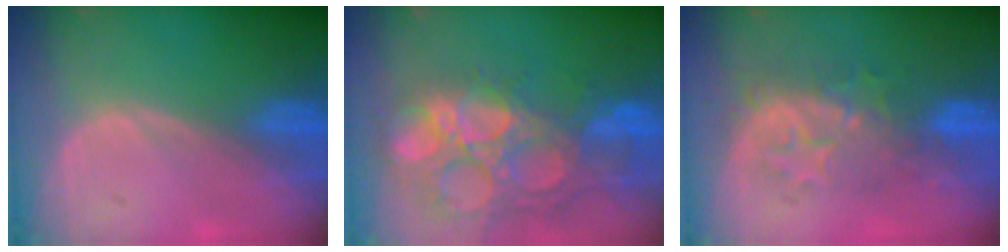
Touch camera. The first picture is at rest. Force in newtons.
{"total": 15.1, "press": 12.5, "slide": 8.5}
{"total": 8.3, "press": 7.9, "slide": 2.5}